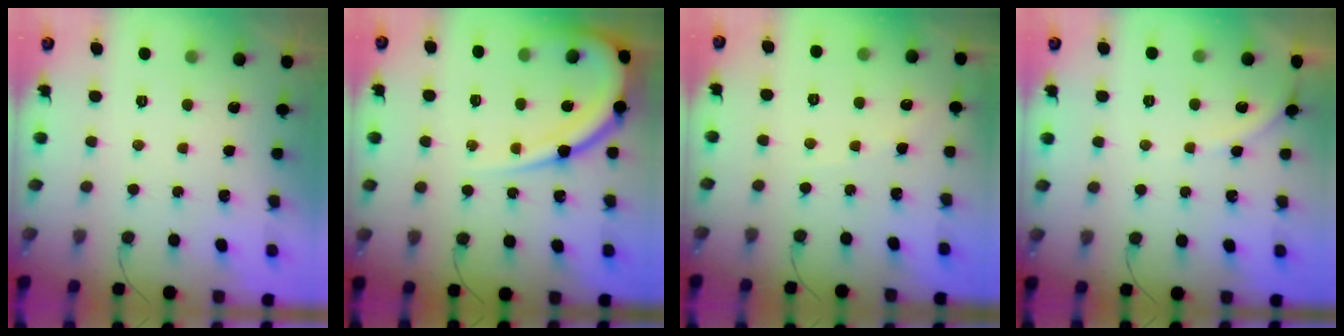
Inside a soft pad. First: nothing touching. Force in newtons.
{"total": 14.5, "press": 14.4, "slide": 1.6}
{"total": 2.7, "press": 2.6, "slide": 0.4}
{"total": 3.1, "press": 3.1, "slide": 0.5}